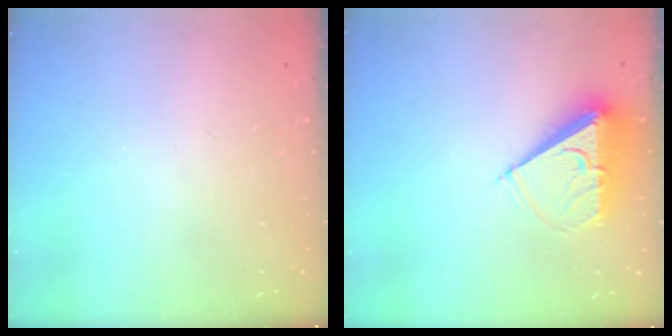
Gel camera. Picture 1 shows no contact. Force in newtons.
{"total": 7.1, "press": 7.0, "slide": 0.8}